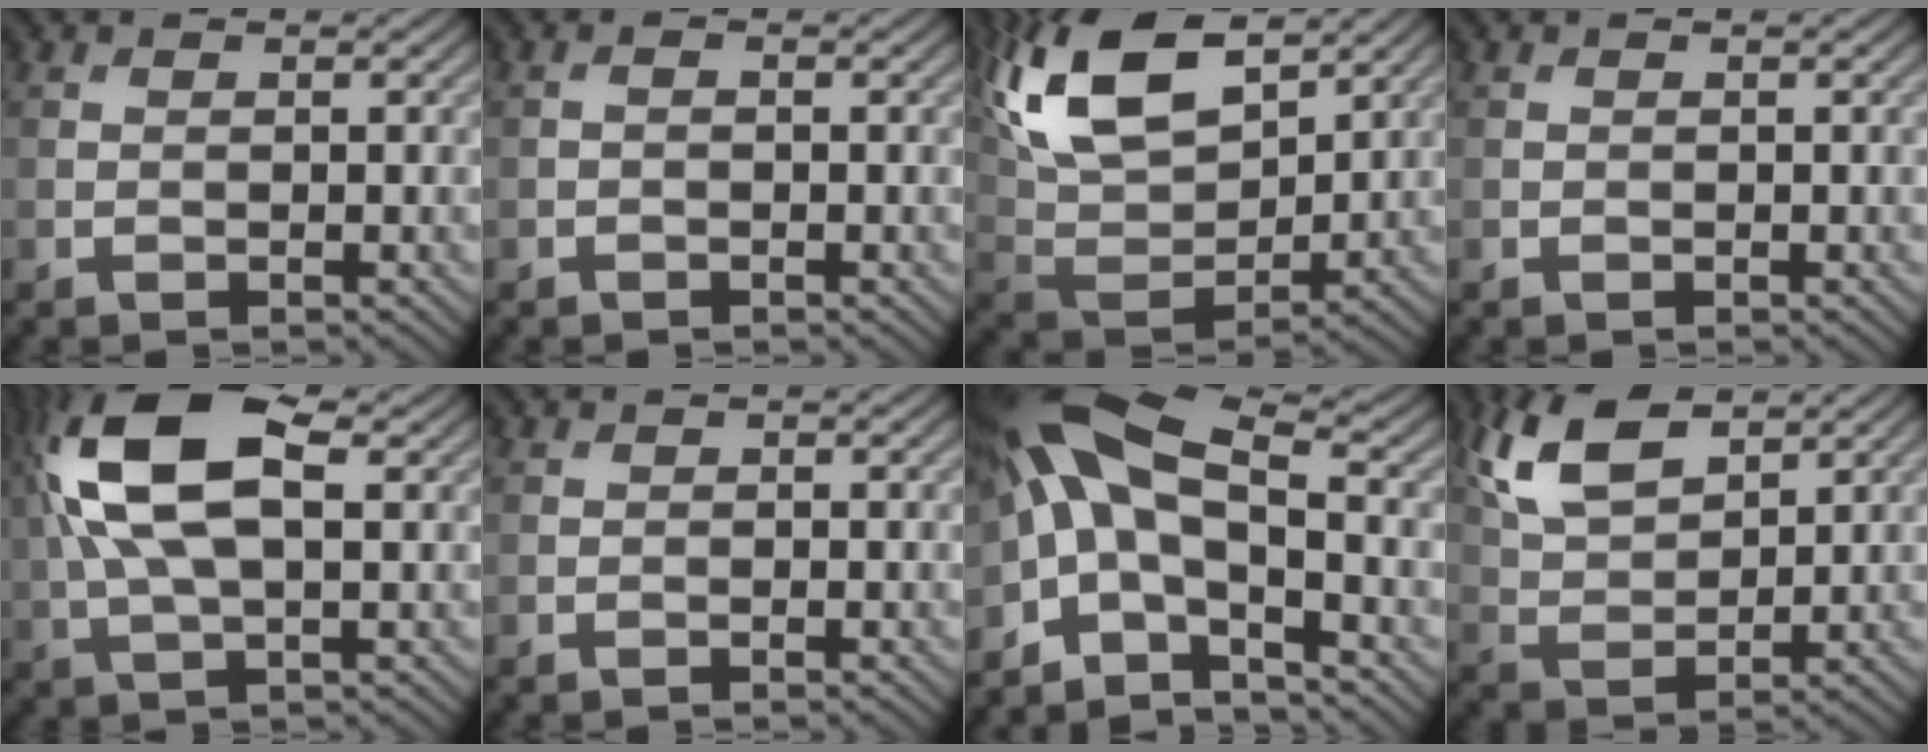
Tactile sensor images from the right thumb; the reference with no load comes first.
{"total": 0.7, "force": [-0.1, 0.2, 0.6], "torque": [-0.013, 0.000, -0.003]}
{"total": 16.0, "force": [8.8, 7.6, 10.9], "torque": [-0.250, 0.023, 0.151]}
{"total": 0.0}
{"total": 13.0, "force": [3.0, 5.9, 11.1], "torque": [-0.240, 0.017, 0.051]}
{"total": 0.0}
{"total": 9.9, "force": [-2.5, 4.2, 8.6], "torque": [-0.173, 0.017, -0.069]}
{"total": 9.2, "force": [5.3, 4.3, 6.3], "torque": [-0.156, 0.009, 0.107]}